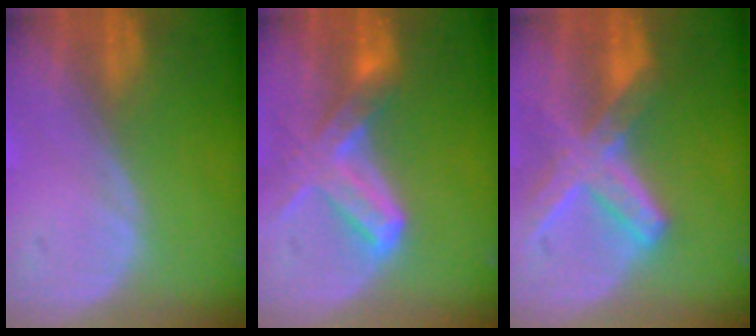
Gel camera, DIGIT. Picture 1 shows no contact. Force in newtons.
{"total": 6.7, "press": 6.6, "slide": 1.3}
{"total": 8.3, "press": 7.3, "slide": 4.0}